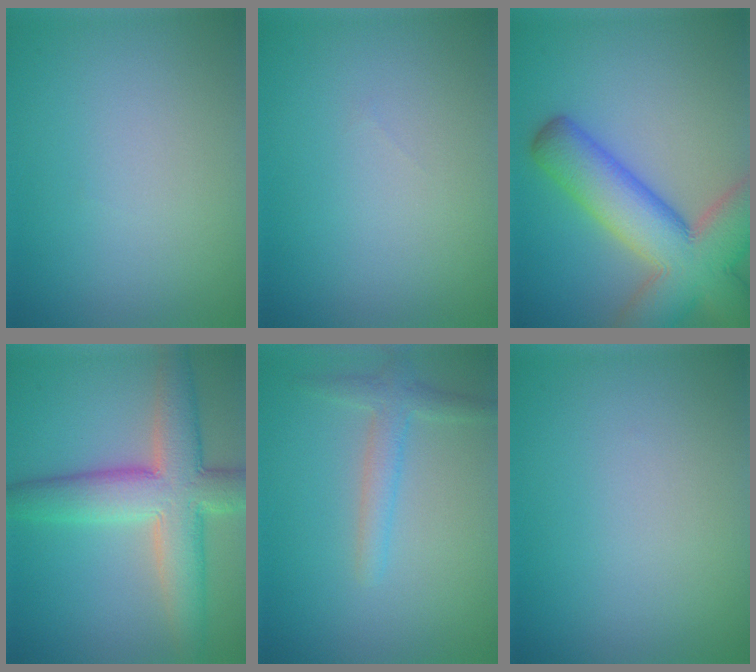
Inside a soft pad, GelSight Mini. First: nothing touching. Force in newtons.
{"total": 0.0}
{"total": 11.5, "press": 11.5, "slide": 0.7}
{"total": 8.1, "press": 8.0, "slide": 0.7}
{"total": 2.3, "press": 2.3, "slide": 0.1}
{"total": 0.0}